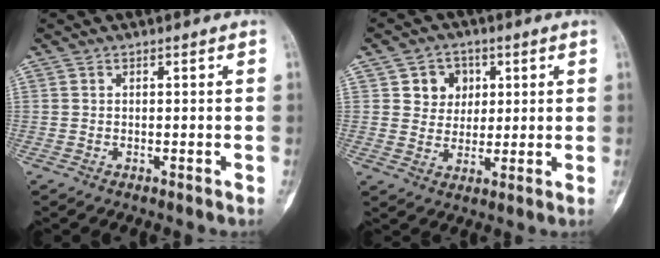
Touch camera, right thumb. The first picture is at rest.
{"total": 6.7, "force": [2.1, 5.9, 2.3], "torque": [0.000, -0.003, 0.033]}